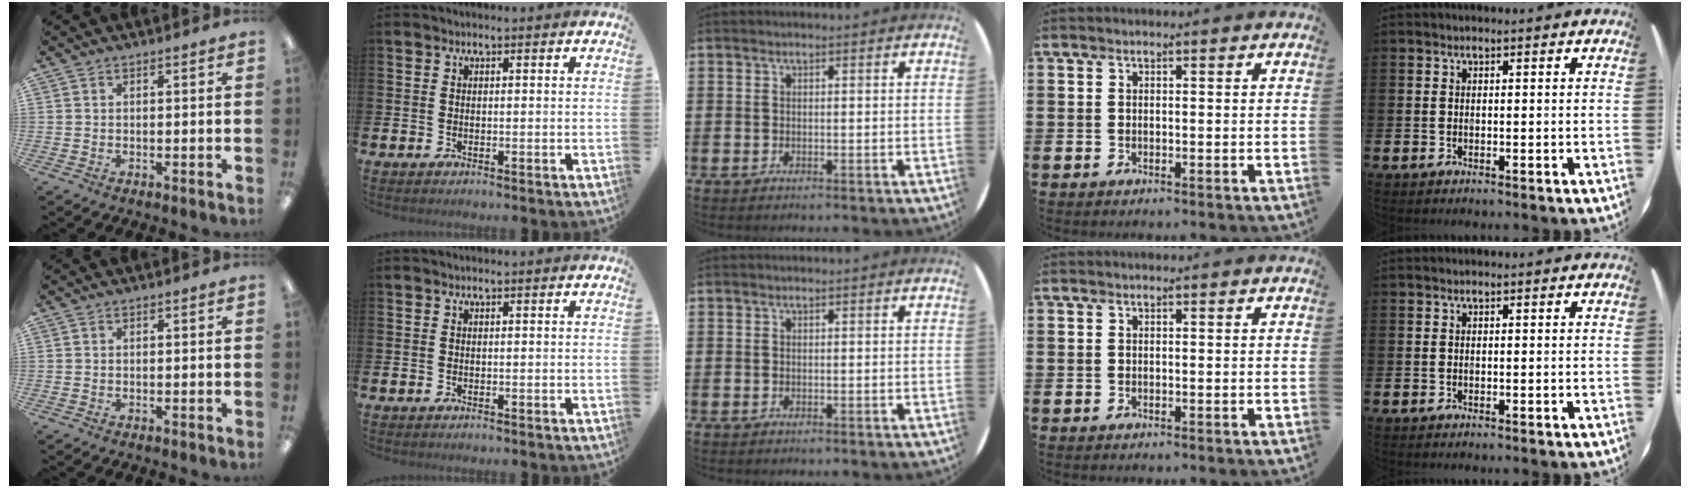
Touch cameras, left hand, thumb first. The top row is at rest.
{}